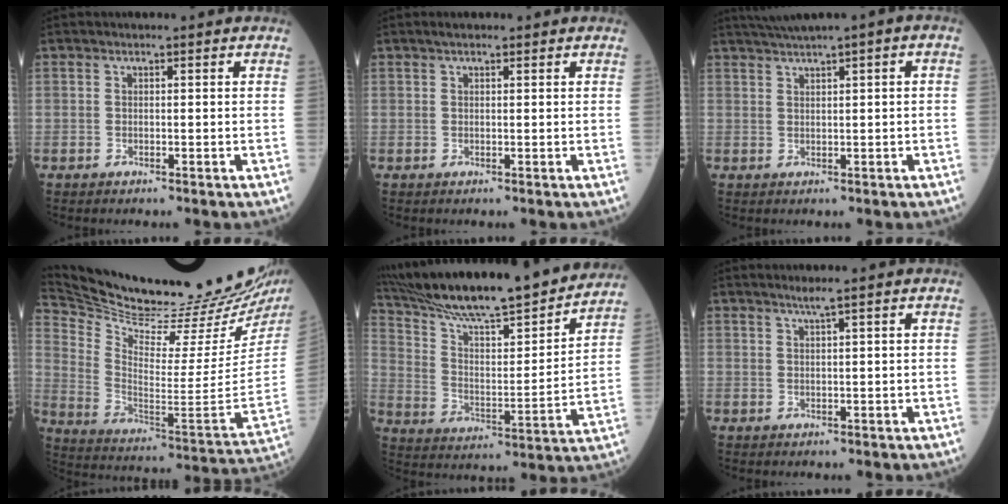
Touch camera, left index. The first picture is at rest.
{"total": 1.7, "force": [1.3, 0.6, 0.9], "torque": [-0.020, 0.016, 0.018]}
{"total": 4.4, "force": [2.6, -0.2, 3.5], "torque": [-0.066, 0.021, 0.049]}
{"total": 31.0, "force": [27.8, 2.5, 13.5], "torque": [-0.231, -0.115, 0.392]}
{"total": 24.8, "force": [21.6, 2.6, 11.9], "torque": [-0.208, -0.007, 0.328]}
{"total": 1.5, "force": [1.0, -0.5, 0.9], "torque": [-0.026, -0.002, 0.026]}